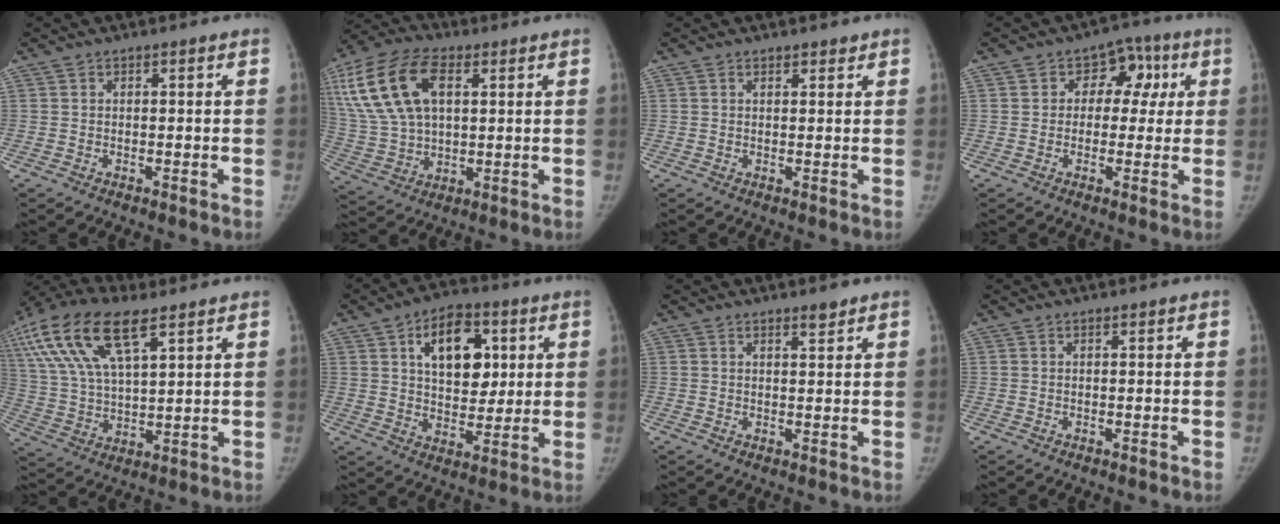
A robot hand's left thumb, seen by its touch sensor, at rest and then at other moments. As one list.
[{"total": 19.1, "force": [6.4, 11.0, 14.1], "torque": [-0.283, 0.005, 0.121]}, {"total": 1.2, "force": [1.0, 0.6, 0.3], "torque": [0.004, -0.006, 0.014]}, {"total": 7.9, "force": [1.5, 6.4, 4.4], "torque": [-0.004, 0.021, 0.010]}, {"total": 21.8, "force": [11.3, 9.5, 16.1], "torque": [-0.346, 0.003, 0.214]}, {"total": 14.4, "force": [4.8, 9.1, 10.0], "torque": [-0.106, -0.009, 0.078]}, {"total": 1.8, "force": [1.5, 0.4, 0.9], "torque": [-0.003, -0.012, 0.024]}, {"total": 0.0}]